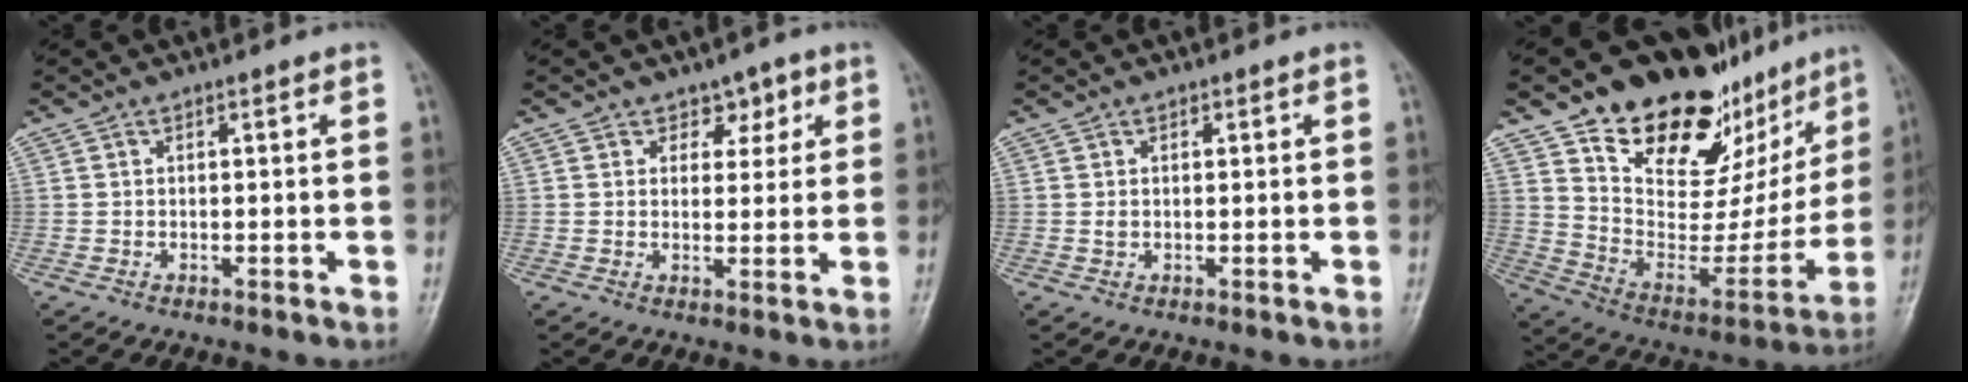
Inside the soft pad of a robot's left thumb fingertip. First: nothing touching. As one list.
[{"total": 4.2, "force": [2.3, 3.1, 1.8], "torque": [0.011, -0.009, 0.030]}, {"total": 1.1, "force": [0.3, 0.8, 0.6], "torque": [-0.008, 0.000, 0.006]}, {"total": 27.4, "force": [18.2, 14.4, 14.6], "torque": [-0.165, -0.075, 0.287]}]